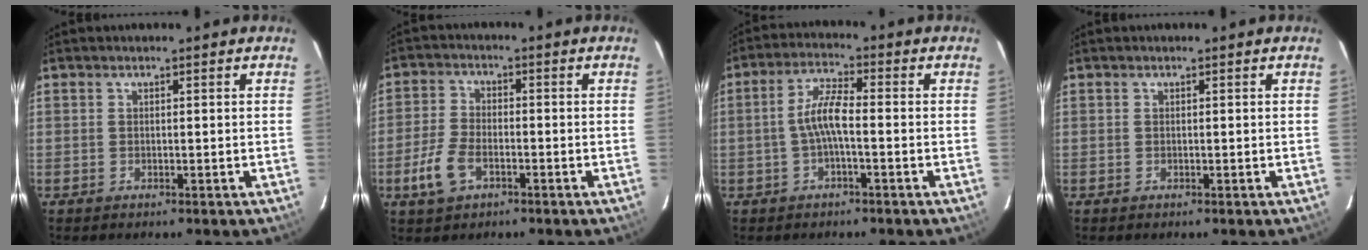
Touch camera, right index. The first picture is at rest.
{"total": 7.1, "force": [-3.3, 3.9, 4.9], "torque": [-0.117, 0.000, -0.062]}
{"total": 5.4, "force": [-1.3, 1.1, 5.1], "torque": [-0.108, 0.013, -0.024]}
{"total": 0.0}